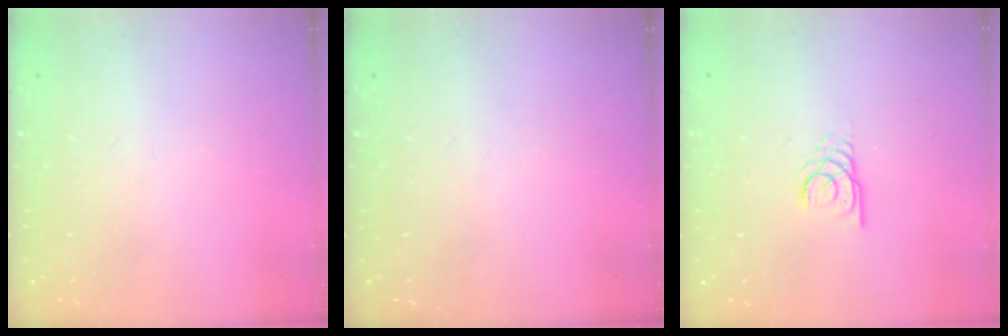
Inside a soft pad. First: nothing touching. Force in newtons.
{"total": 0.0}
{"total": 2.7, "press": 2.7, "slide": 0.2}